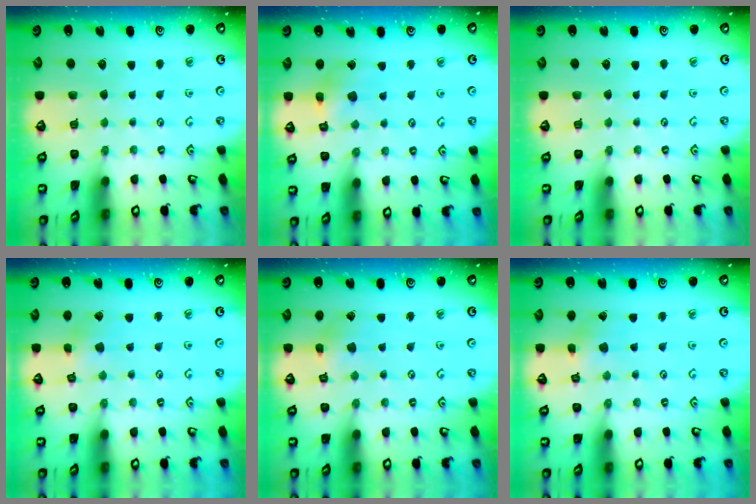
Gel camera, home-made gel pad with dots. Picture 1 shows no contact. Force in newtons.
{"total": 9.4, "press": 9.3, "slide": 1.0}
{"total": 0.0}
{"total": 2.4, "press": 2.4, "slide": 0.2}
{"total": 2.5, "press": 2.5, "slide": 0.3}
{"total": 2.2, "press": 2.2, "slide": 0.2}